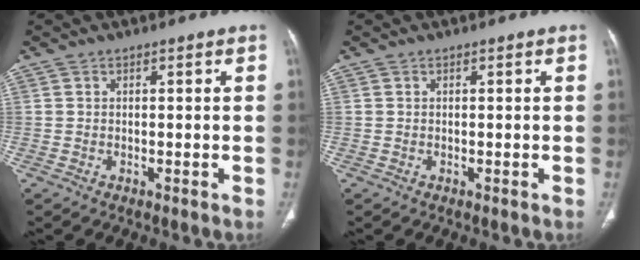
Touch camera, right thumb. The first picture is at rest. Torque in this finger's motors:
{"motor_torque": [0.01, 0.02, 0.05, -0.03, 0.01]}